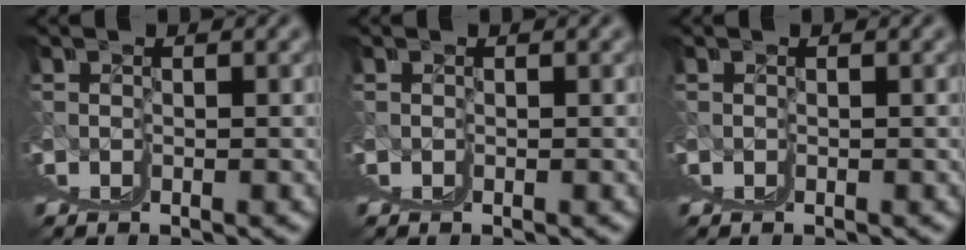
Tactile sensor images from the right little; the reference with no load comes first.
{"total": 0.0}
{"total": 0.0}